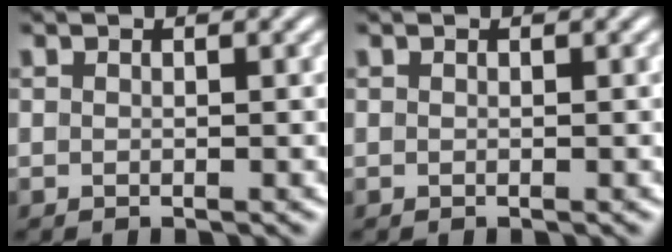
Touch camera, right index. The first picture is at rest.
{"total": 0.0}